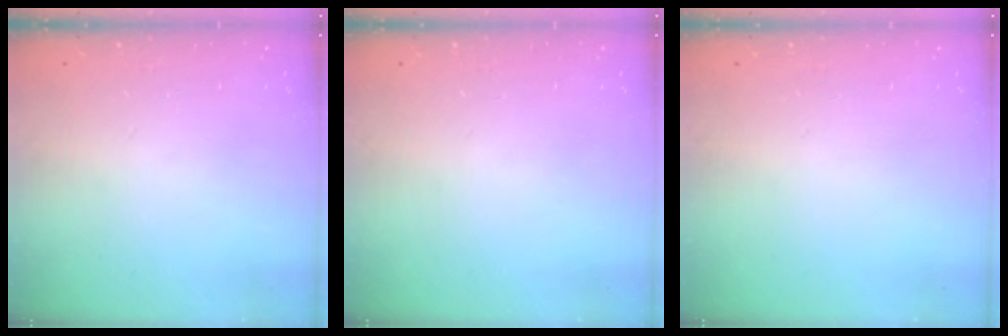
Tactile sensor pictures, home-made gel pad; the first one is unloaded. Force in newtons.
{"total": 0.0}
{"total": 0.0}